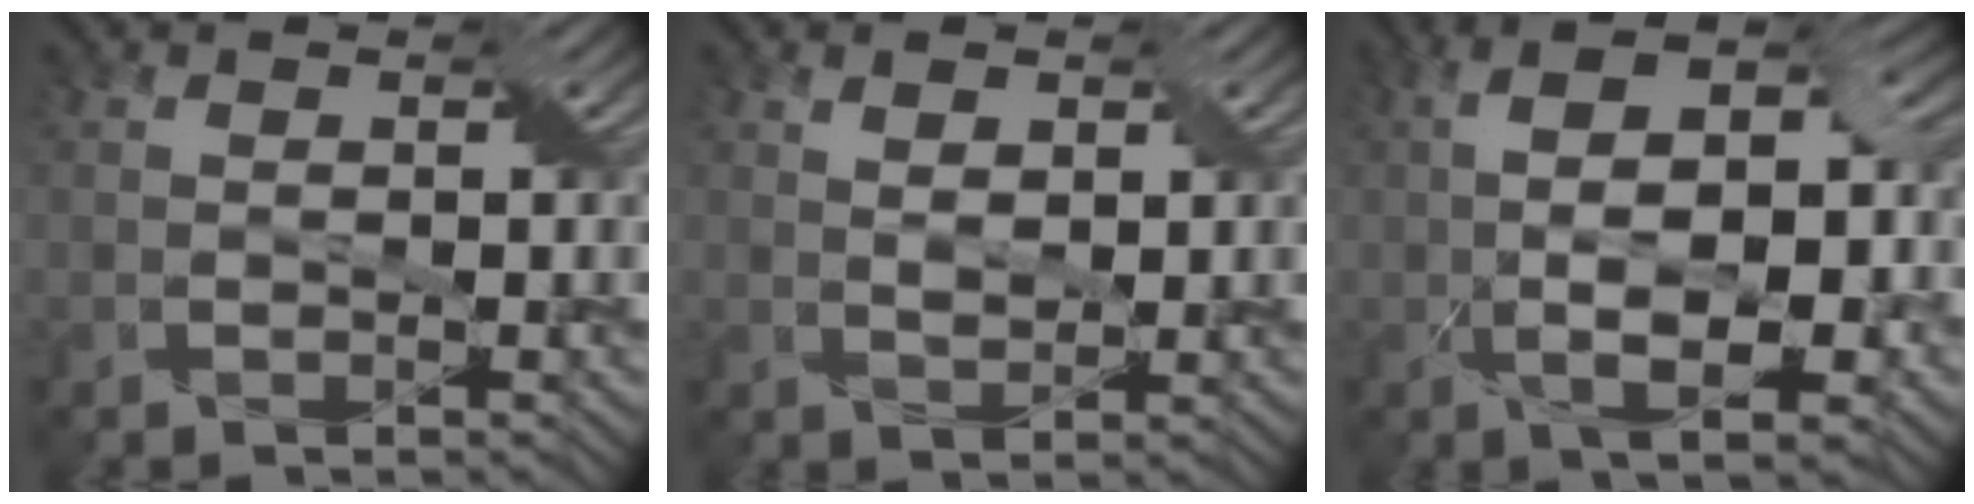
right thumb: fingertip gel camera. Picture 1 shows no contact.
{"total": 2.4, "force": [1.1, 1.1, 1.8], "torque": [-0.035, -0.003, 0.025]}
{"total": 11.5, "force": [-0.9, 4.8, 10.5], "torque": [-0.178, 0.009, -0.015]}